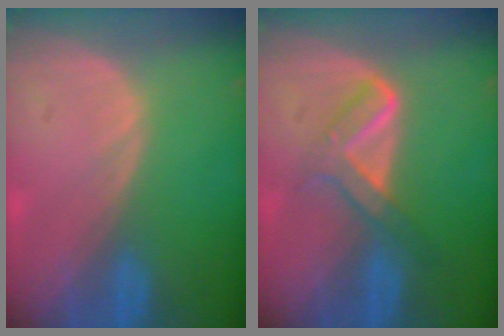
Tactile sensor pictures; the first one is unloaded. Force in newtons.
{"total": 5.1, "press": 4.9, "slide": 1.5}